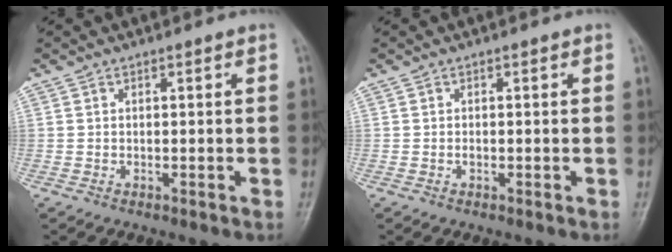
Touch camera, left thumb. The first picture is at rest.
{"total": 0.6, "force": [-0.1, 0.4, 0.4], "torque": [-0.004, 0.001, -0.004]}